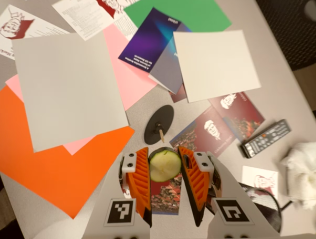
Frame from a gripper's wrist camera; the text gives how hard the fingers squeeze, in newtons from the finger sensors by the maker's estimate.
{"total": 11.6, "left": 11.7, "right": 11.5}